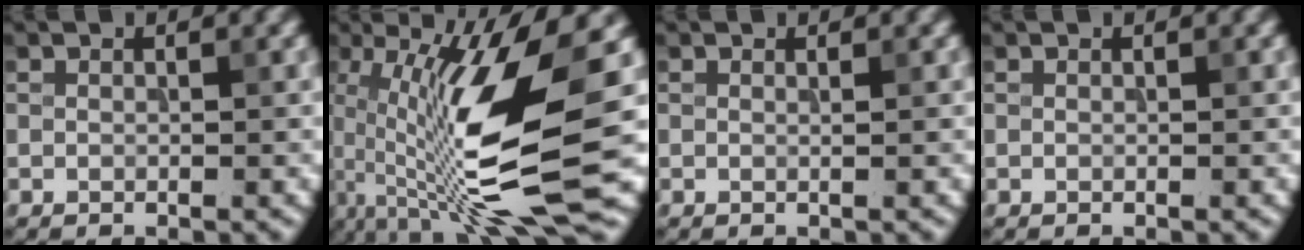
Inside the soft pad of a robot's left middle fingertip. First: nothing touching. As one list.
[{"total": 13.5, "force": [-1.2, 3.4, 13.0], "torque": [-0.240, -0.005, -0.020]}, {"total": 0.6, "force": [0.2, 0.2, 0.5], "torque": [0.000, -0.001, 0.000]}, {"total": 0.0}]